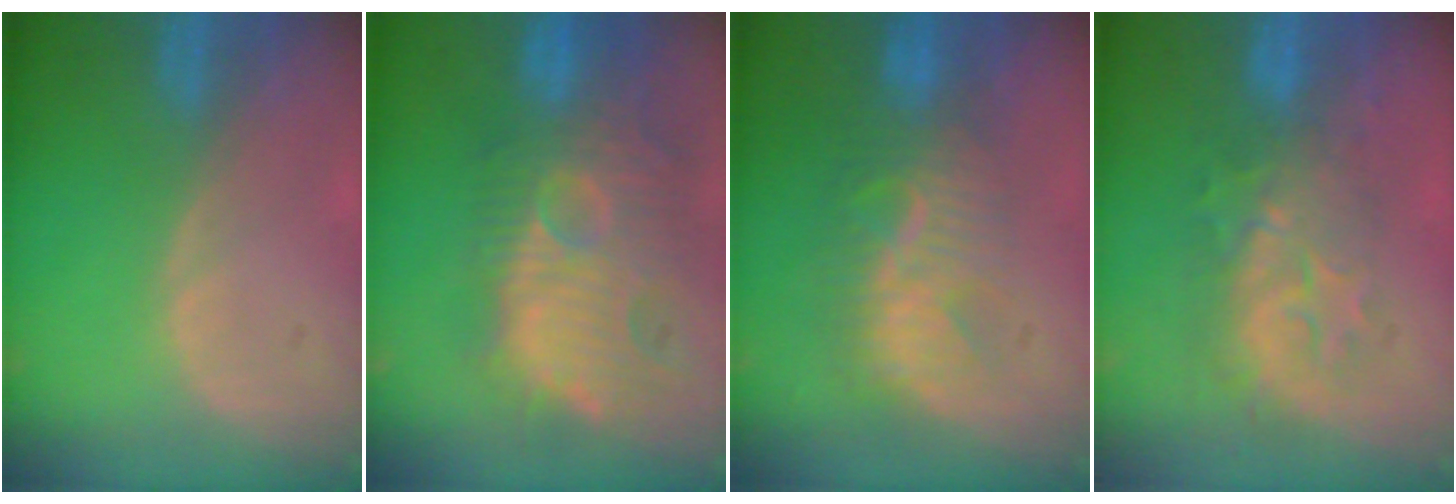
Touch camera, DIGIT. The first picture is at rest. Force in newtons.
{"total": 13.8, "press": 12.3, "slide": 6.4}
{"total": 8.2, "press": 7.9, "slide": 2.3}
{"total": 8.4, "press": 7.9, "slide": 2.7}